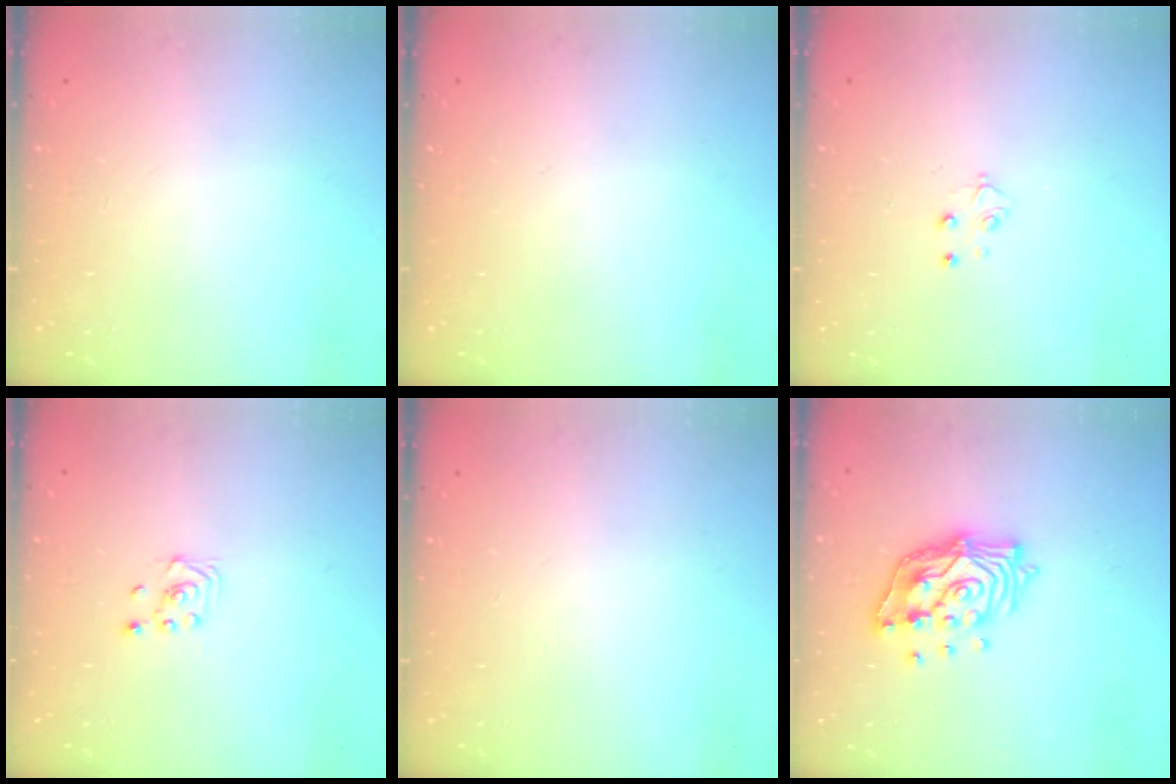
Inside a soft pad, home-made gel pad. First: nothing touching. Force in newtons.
{"total": 0.0}
{"total": 3.3, "press": 3.3, "slide": 0.2}
{"total": 2.0, "press": 1.8, "slide": 0.8}
{"total": 0.0}
{"total": 13.9, "press": 13.8, "slide": 1.4}